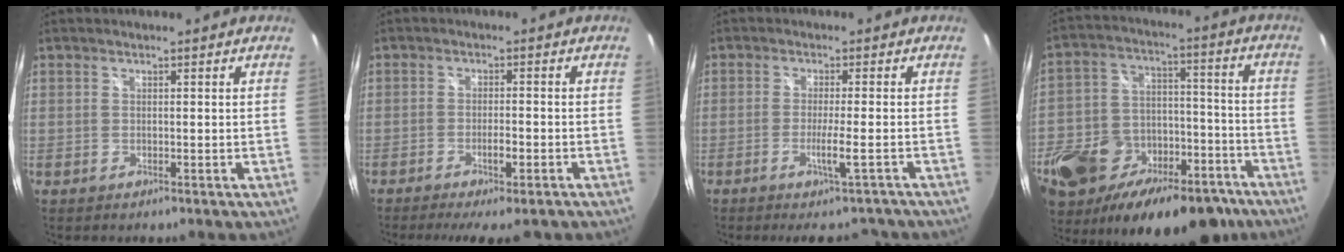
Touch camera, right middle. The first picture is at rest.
{"total": 6.9, "force": [-4.7, 1.4, 4.8], "torque": [-0.099, -0.016, -0.072]}
{"total": 6.4, "force": [-5.1, -0.1, 3.8], "torque": [-0.058, -0.014, -0.078]}
{"total": 31.0, "force": [-19.2, 16.5, 17.8], "torque": [-0.351, -0.005, -0.274]}